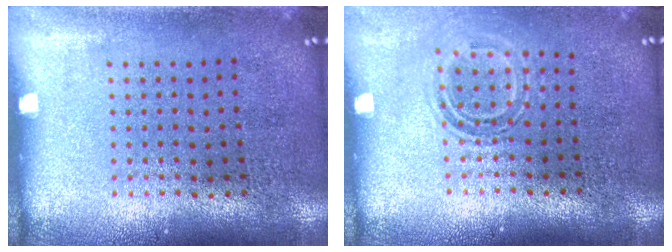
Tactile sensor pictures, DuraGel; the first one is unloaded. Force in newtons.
{"total": 1.5, "press": 1.1, "slide": 1.0}